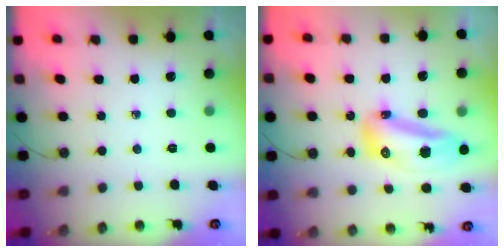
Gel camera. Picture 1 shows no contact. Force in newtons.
{"total": 14.7, "press": 14.6, "slide": 1.2}